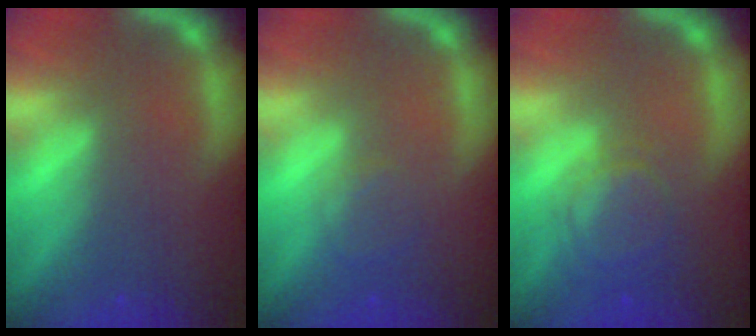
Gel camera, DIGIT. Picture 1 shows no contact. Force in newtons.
{"total": 2.0}
{"total": 4.5}